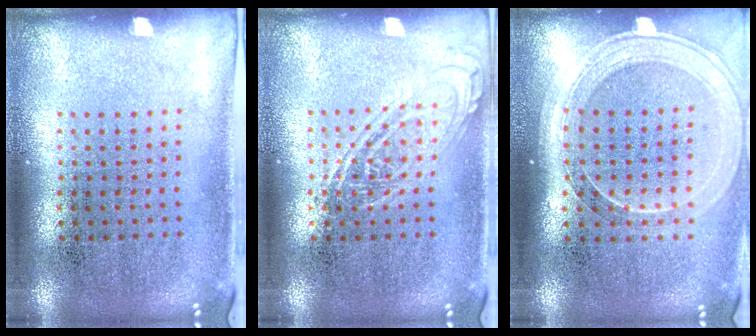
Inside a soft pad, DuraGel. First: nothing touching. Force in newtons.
{"total": 2.0, "press": 2.0, "slide": 0.2}
{"total": 1.8, "press": 1.6, "slide": 0.8}